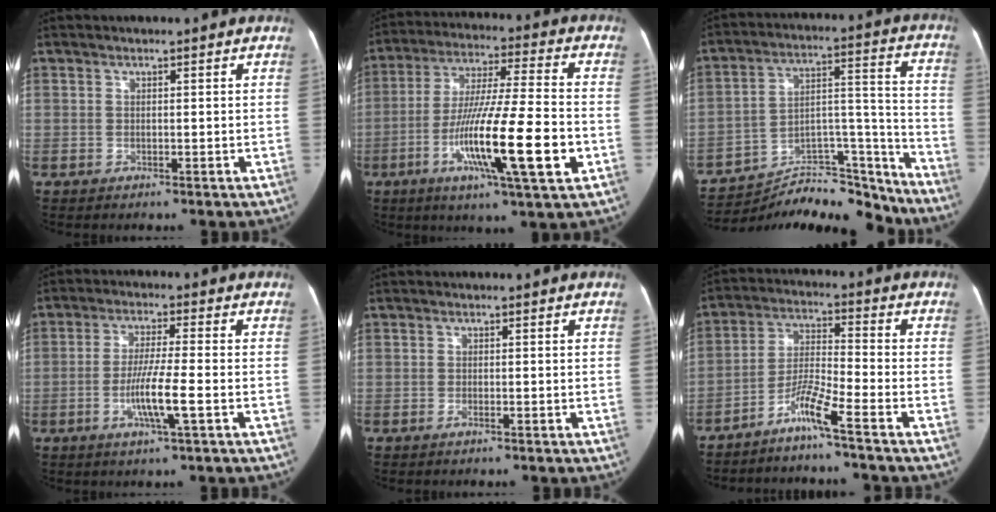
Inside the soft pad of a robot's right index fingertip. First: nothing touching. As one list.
[{"total": 18.4, "force": [-5.5, 0.9, 17.5], "torque": [-0.302, -0.016, -0.093]}, {"total": 18.9, "force": [-17.8, 4.4, 4.6], "torque": [-0.074, 0.060, -0.277]}, {"total": 7.3, "force": [-2.4, -0.2, 6.9], "torque": [-0.130, -0.008, -0.046]}, {"total": 0.7, "force": [-0.5, 0.1, 0.5], "torque": [-0.010, 0.000, -0.008]}, {"total": 6.5, "force": [-4.9, -0.8, 4.2], "torque": [-0.087, -0.010, -0.100]}]